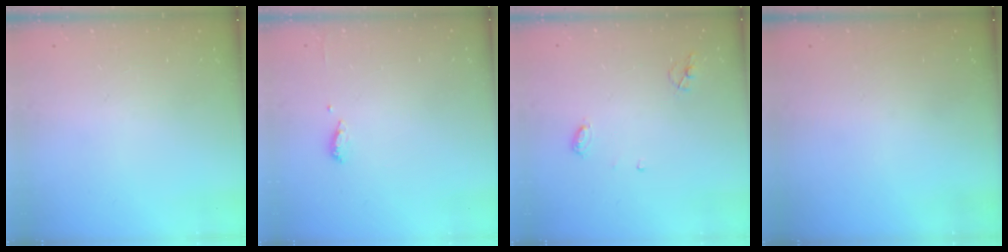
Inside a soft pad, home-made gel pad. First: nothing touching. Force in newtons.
{"total": 6.1, "press": 6.0, "slide": 1.3}
{"total": 4.7, "press": 4.6, "slide": 0.5}
{"total": 0.0}